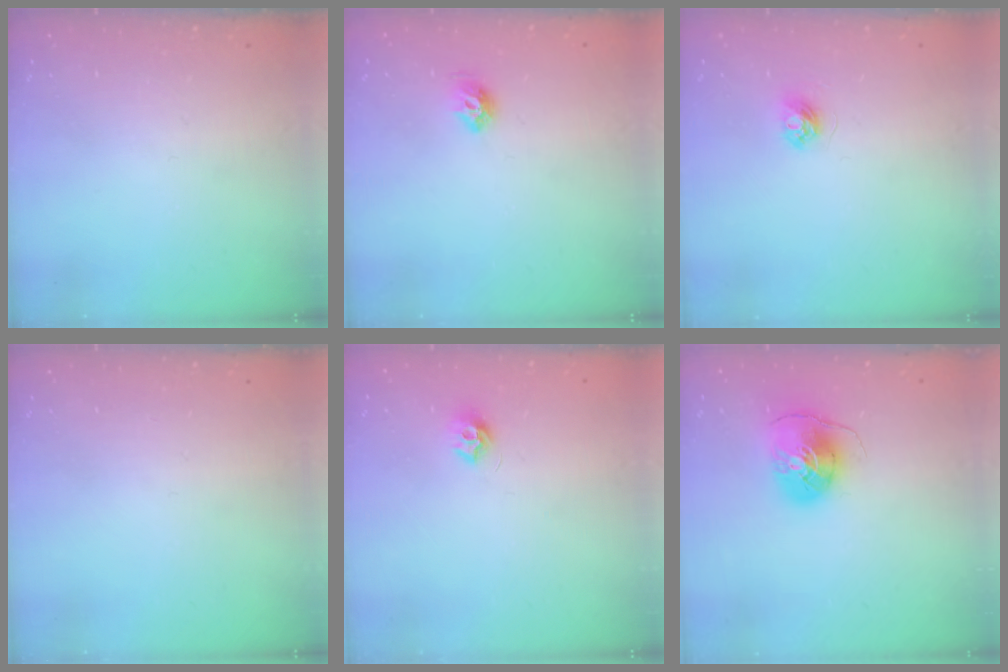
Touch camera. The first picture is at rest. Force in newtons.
{"total": 6.6, "press": 6.6, "slide": 0.9}
{"total": 4.0, "press": 4.0, "slide": 0.4}
{"total": 0.0}
{"total": 7.6, "press": 7.6, "slide": 0.6}
{"total": 8.5, "press": 8.4, "slide": 1.3}